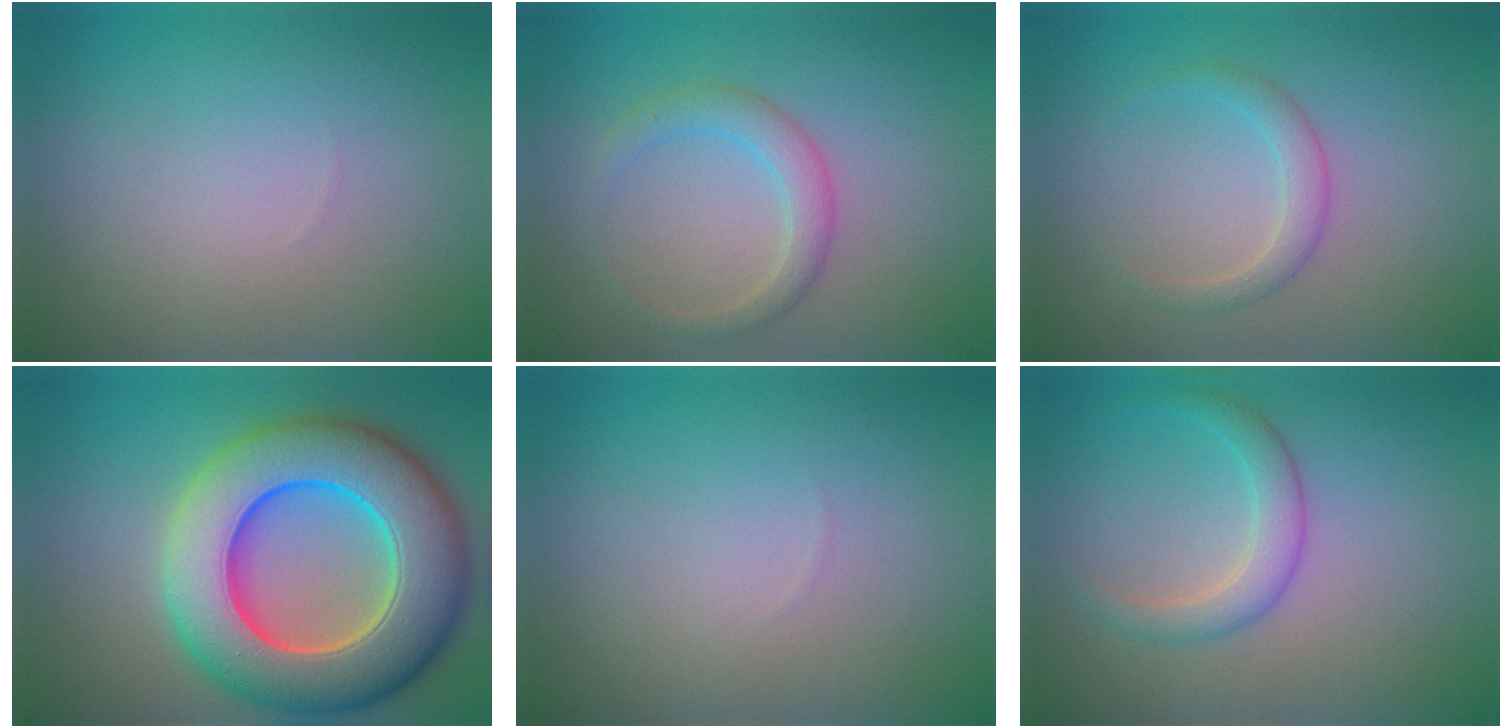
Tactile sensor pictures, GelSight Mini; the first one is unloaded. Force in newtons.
{"total": 2.7, "press": 2.6, "slide": 0.2}
{"total": 2.0, "press": 2.0, "slide": 0.1}
{"total": 13.3, "press": 13.1, "slide": 2.1}
{"total": 0.0}
{"total": 2.6, "press": 2.6, "slide": 0.1}